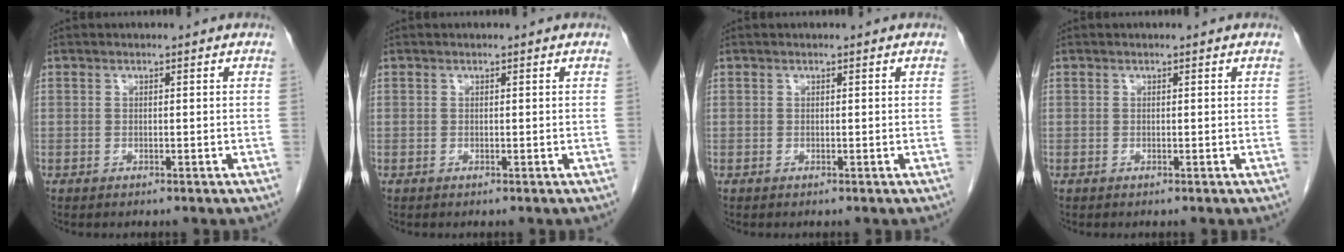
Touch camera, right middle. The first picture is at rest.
{"total": 0.0}
{"total": 0.0}
{"total": 0.0}